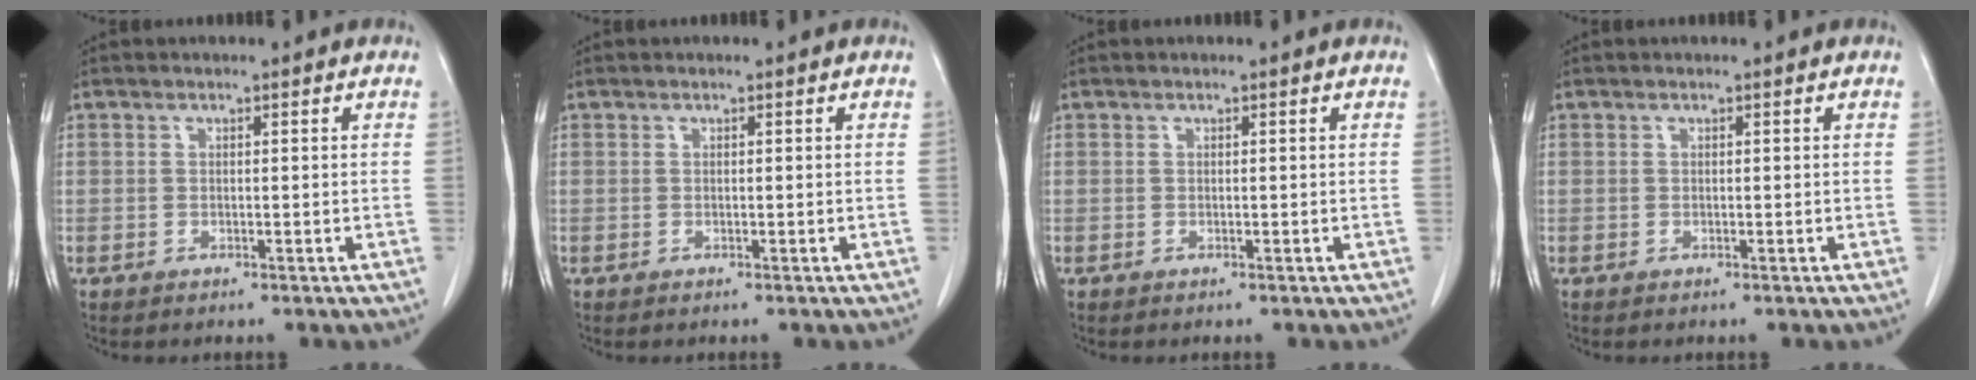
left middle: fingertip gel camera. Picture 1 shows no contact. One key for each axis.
{"total": 0.0}
{"total": 0.0}
{"total": 0.0}